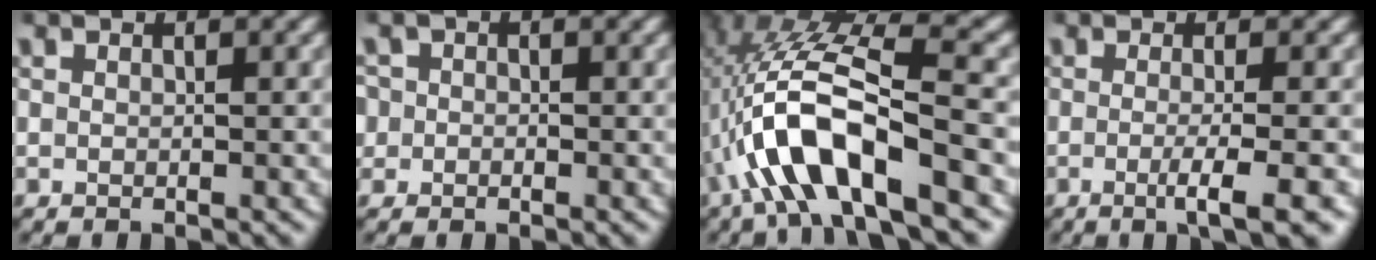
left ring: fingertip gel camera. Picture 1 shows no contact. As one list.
[{"total": 1.4, "force": [-0.4, 1.4, 0.3], "torque": [-0.010, -0.013, -0.002]}, {"total": 9.7, "force": [-1.4, 4.4, 8.5], "torque": [-0.191, -0.015, -0.010]}, {"total": 4.1, "force": [-2.1, -0.2, 3.5], "torque": [-0.057, -0.016, -0.028]}]